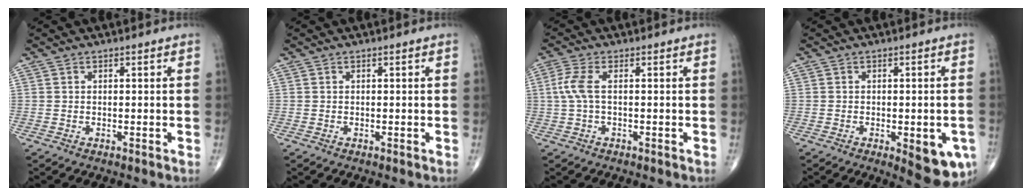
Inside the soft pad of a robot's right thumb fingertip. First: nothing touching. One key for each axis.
{"total": 0.0}
{"total": 4.0, "fx": 0.2, "fy": 1.3, "fz": 3.8, "tx": -0.110, "ty": 0.007, "tz": 0.000}
{"total": 9.1, "fx": -3.1, "fy": 3.4, "fz": 7.8, "tx": -0.075, "ty": -0.004, "tz": -0.030}